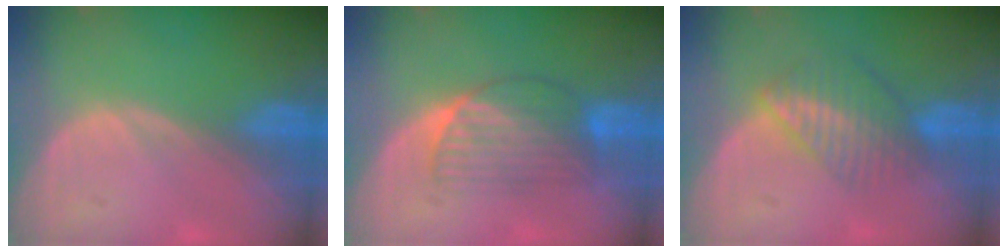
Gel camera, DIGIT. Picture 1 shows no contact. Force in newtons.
{"total": 6.7, "press": 6.3, "slide": 2.3}
{"total": 6.7, "press": 5.8, "slide": 3.4}